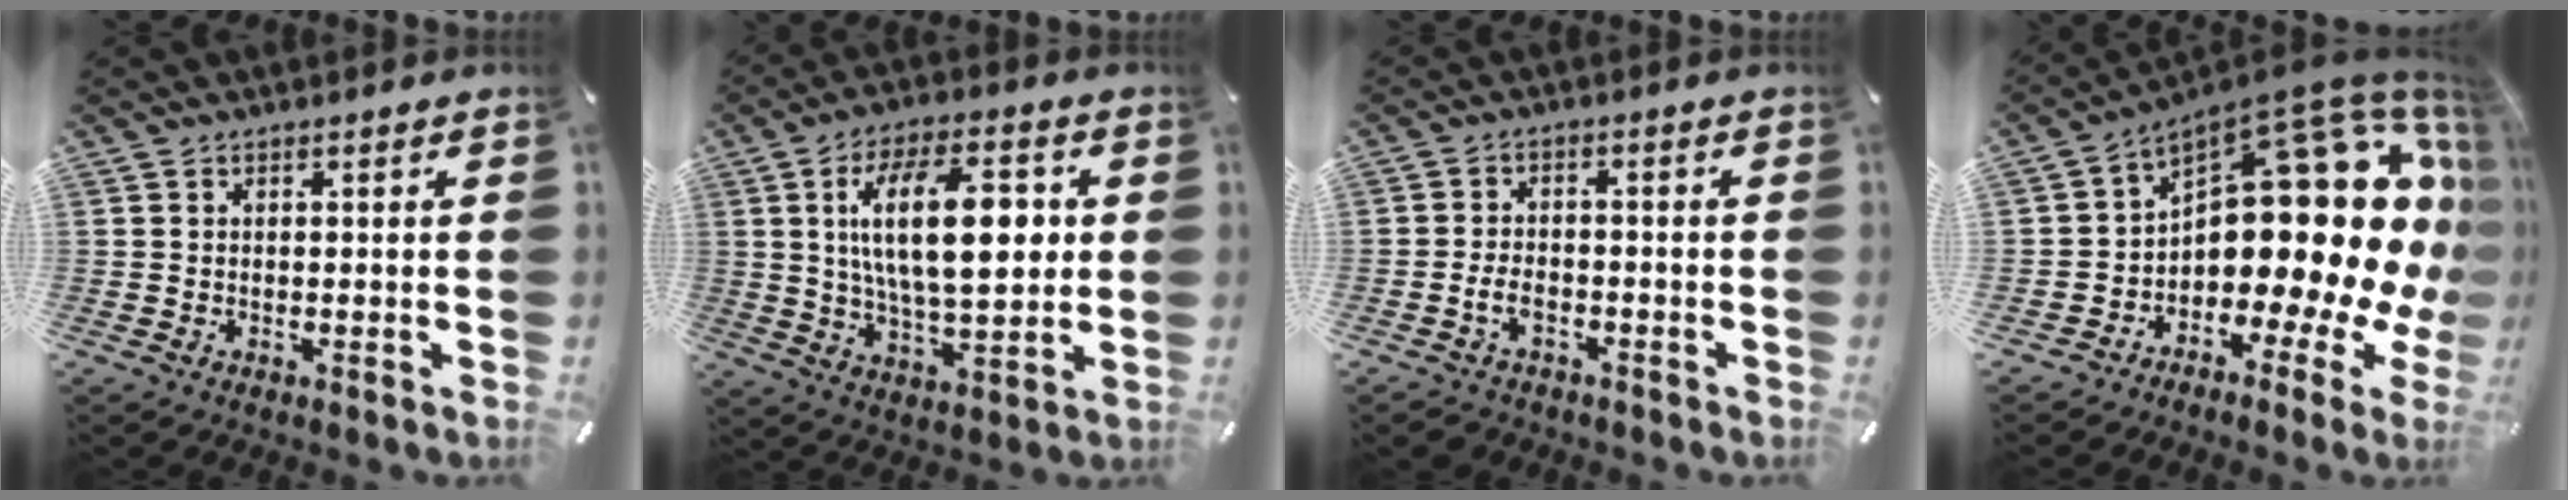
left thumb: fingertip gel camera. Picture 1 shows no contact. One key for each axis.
{"total": 18.8, "fx": 3.4, "fy": 8.9, "fz": 16.2, "tx": -0.275, "ty": -0.001, "tz": 0.047}
{"total": 4.4, "fx": -2.1, "fy": 2.9, "fz": 2.6, "tx": -0.057, "ty": 0.008, "tz": -0.041}
{"total": 20.9, "fx": 4.8, "fy": 11.6, "fz": 16.6, "tx": -0.235, "ty": -0.062, "tz": 0.092}